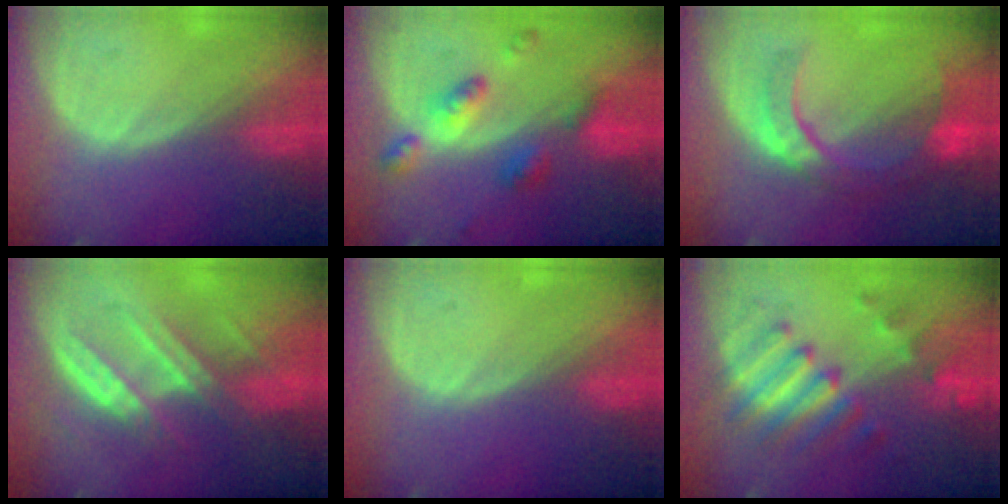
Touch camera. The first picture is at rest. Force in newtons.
{"total": 6.4, "press": 6.4, "slide": 0.4}
{"total": 8.6, "press": 7.7, "slide": 3.7}
{"total": 6.9, "press": 6.8, "slide": 1.0}
{"total": 0.0}
{"total": 8.0, "press": 8.0, "slide": 0.2}